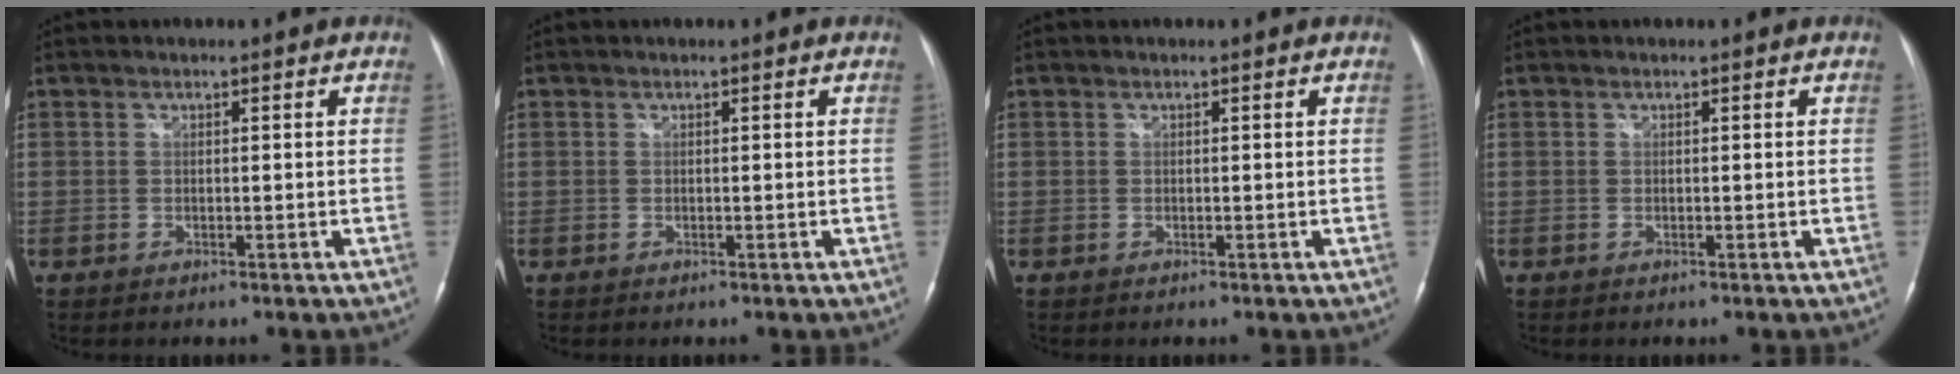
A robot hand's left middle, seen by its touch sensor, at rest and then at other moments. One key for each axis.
{"total": 0.0}
{"total": 0.0}
{"total": 0.0}